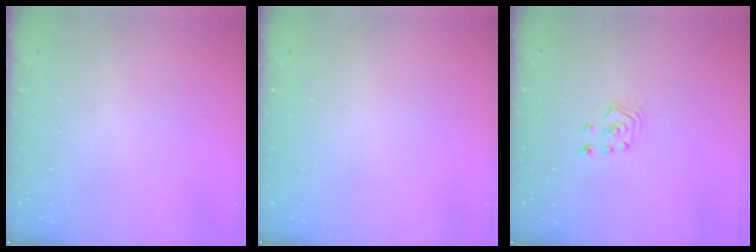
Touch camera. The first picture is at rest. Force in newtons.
{"total": 0.0}
{"total": 3.0, "press": 3.0, "slide": 0.3}